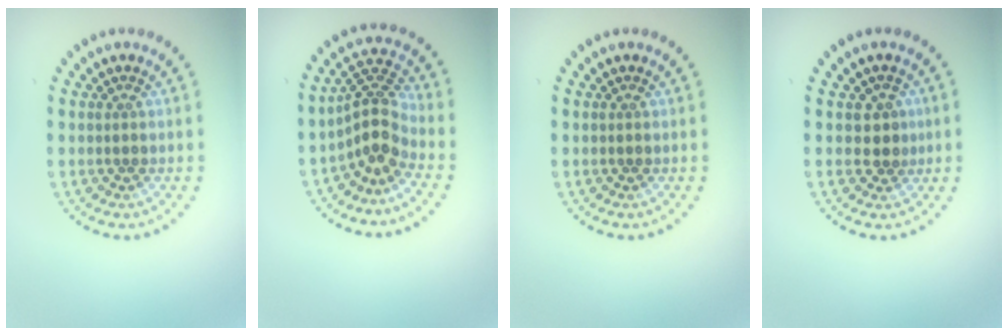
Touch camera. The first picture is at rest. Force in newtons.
{"total": 3.7, "press": 2.6, "slide": 2.5}
{"total": 0.0}
{"total": 1.7, "press": 1.5, "slide": 0.8}